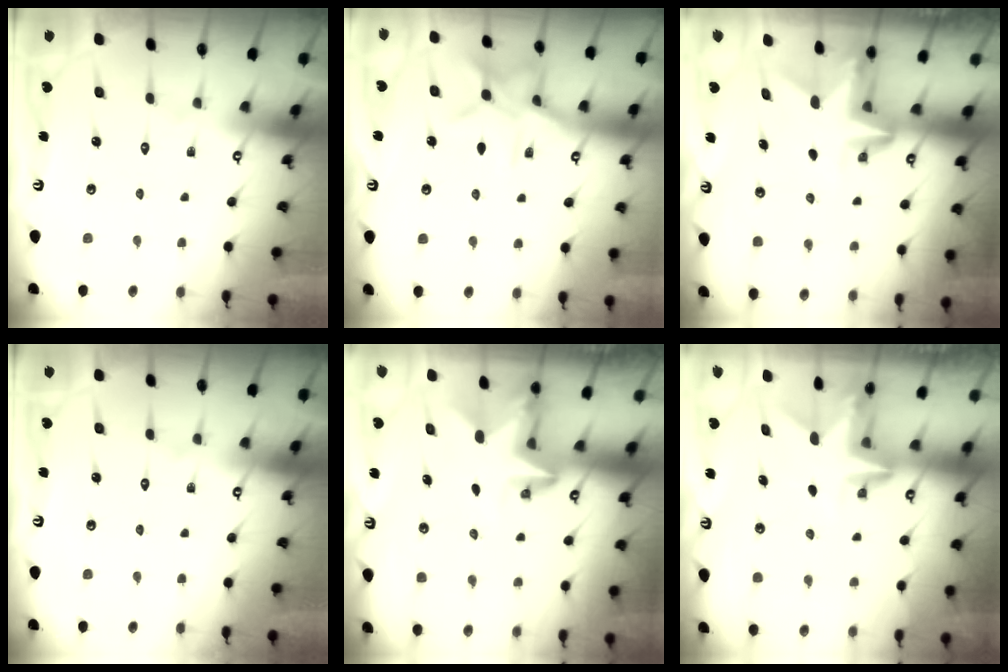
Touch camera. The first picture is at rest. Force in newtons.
{"total": 10.0, "press": 10.0, "slide": 0.6}
{"total": 3.2, "press": 3.2, "slide": 0.2}
{"total": 0.0}
{"total": 2.8, "press": 2.8, "slide": 0.2}
{"total": 2.9, "press": 2.9, "slide": 0.1}